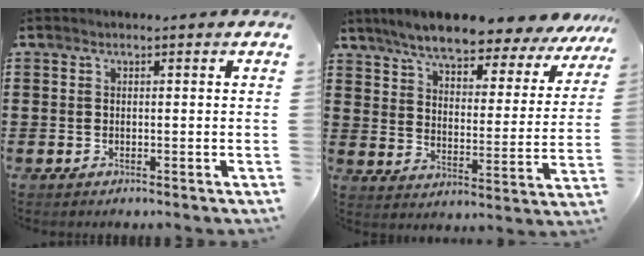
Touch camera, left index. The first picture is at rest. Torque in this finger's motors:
{"motor_torque": [2.14, 0.00, 0.53, 0.21]}